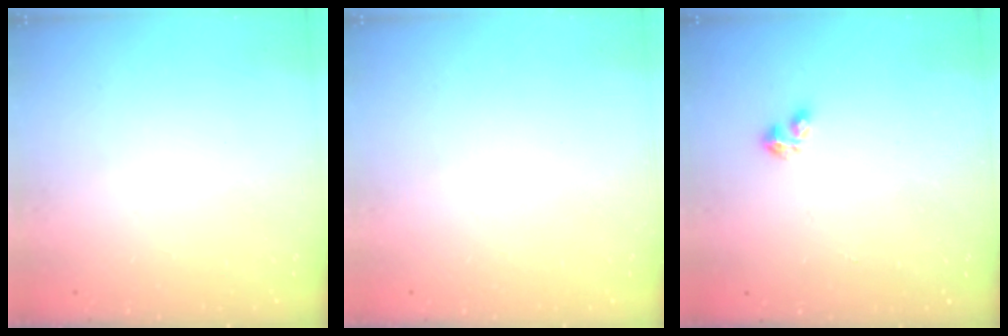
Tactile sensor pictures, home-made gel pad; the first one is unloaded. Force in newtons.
{"total": 0.0}
{"total": 2.2, "press": 2.2, "slide": 0.4}